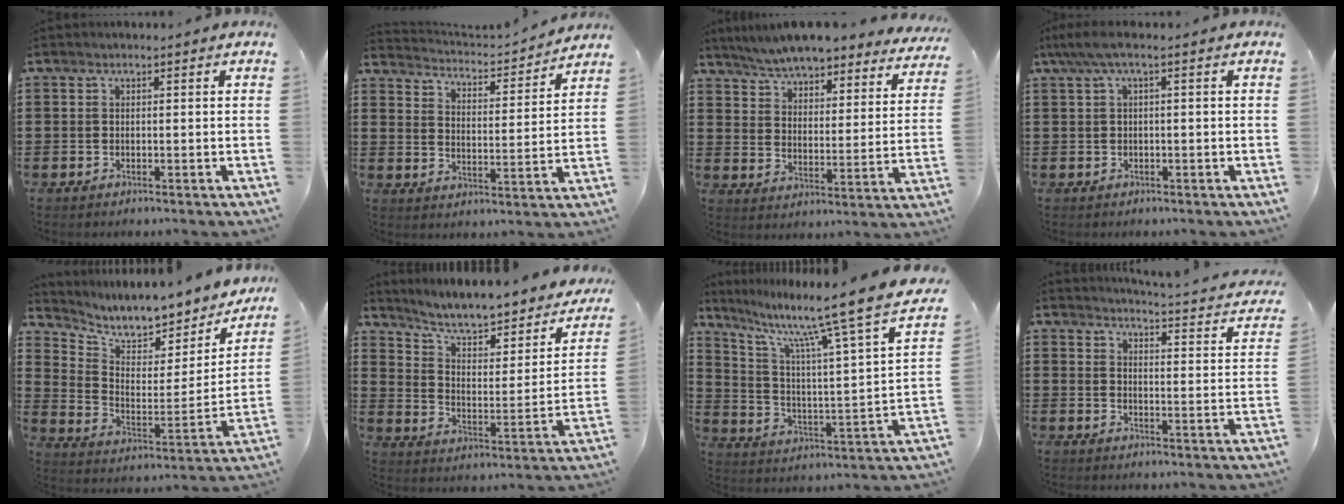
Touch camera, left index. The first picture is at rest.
{"total": 3.0, "force": [3.0, 0.0, 0.0], "torque": [-0.022, -0.033, 0.043]}
{"total": 6.7, "force": [6.5, 0.2, 1.3], "torque": [-0.056, -0.042, 0.117]}
{"total": 3.0, "force": [-0.2, 0.4, 3.0], "torque": [-0.068, -0.006, -0.010]}
{"total": 7.2, "force": [6.6, 1.7, 2.3], "torque": [-0.066, -0.062, 0.107]}
{"total": 6.5, "force": [5.7, 1.1, 2.9], "torque": [-0.083, -0.046, 0.093]}
{"total": 11.9, "force": [9.4, -0.4, 7.2], "torque": [-0.148, -0.078, 0.141]}
{"total": 3.2, "force": [3.0, -0.4, 0.9], "torque": [-0.028, -0.034, 0.044]}